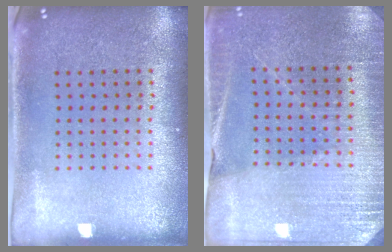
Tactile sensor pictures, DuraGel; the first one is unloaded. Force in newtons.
{"total": 2.9, "press": 2.9, "slide": 0.2}